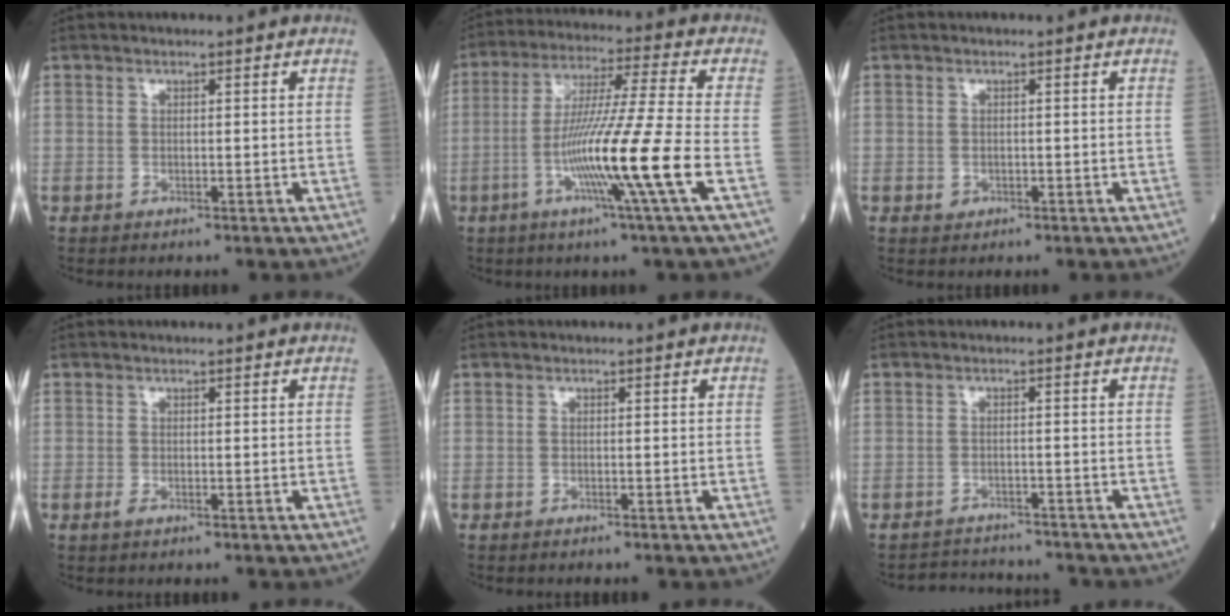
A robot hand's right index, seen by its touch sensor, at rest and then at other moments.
{"total": 14.3, "force": [-4.6, -2.7, 13.3], "torque": [-0.245, -0.019, -0.089]}
{"total": 0.8, "force": [-0.3, 0.7, 0.3], "torque": [-0.006, 0.001, -0.001]}
{"total": 0.9, "force": [-0.5, 0.3, 0.6], "torque": [-0.015, -0.001, -0.009]}
{"total": 0.9, "force": [-0.8, -0.1, 0.4], "torque": [-0.006, 0.000, -0.012]}
{"total": 6.4, "force": [-6.4, 0.8, 0.1], "torque": [-0.001, 0.011, -0.090]}